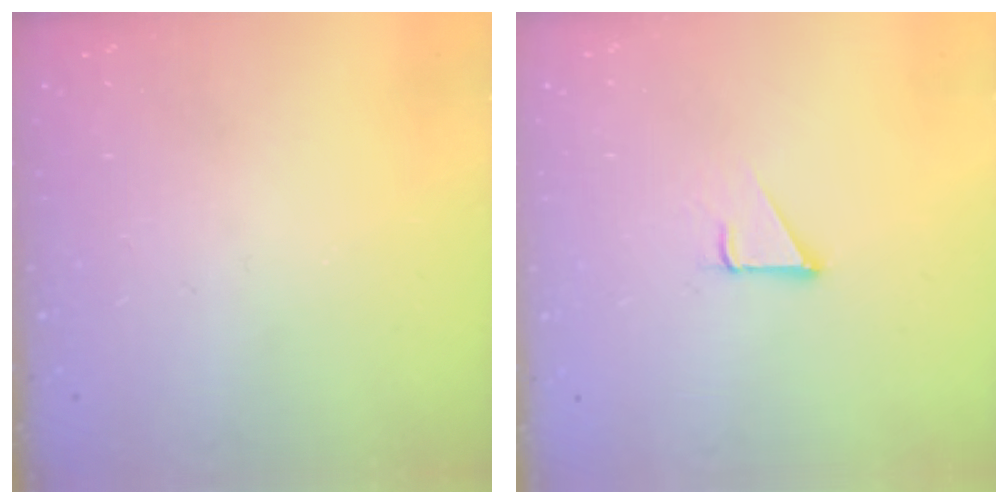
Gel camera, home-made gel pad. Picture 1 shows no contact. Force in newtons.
{"total": 1.6, "press": 1.6, "slide": 0.2}